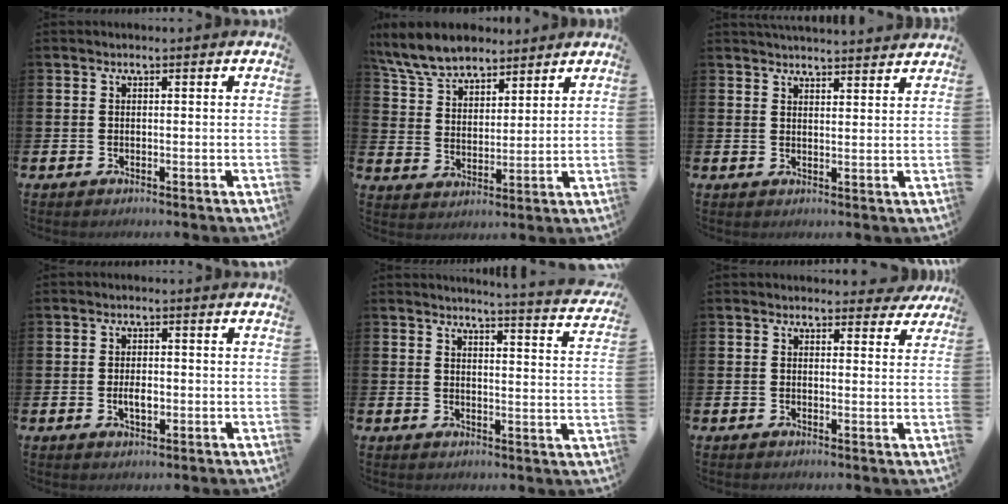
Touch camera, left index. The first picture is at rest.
{"total": 7.9, "force": [7.2, 2.5, 2.0], "torque": [-0.076, -0.020, 0.137]}
{"total": 3.3, "force": [3.3, 0.0, 0.0], "torque": [-0.007, -0.018, 0.060]}
{"total": 2.4, "force": [-0.3, 1.3, 2.0], "torque": [-0.030, 0.000, -0.009]}
{"total": 3.6, "force": [3.6, -0.6, 0.6], "torque": [-0.013, -0.036, 0.056]}
{"total": 2.0, "force": [1.8, 0.9, 0.3], "torque": [0.007, -0.003, 0.027]}